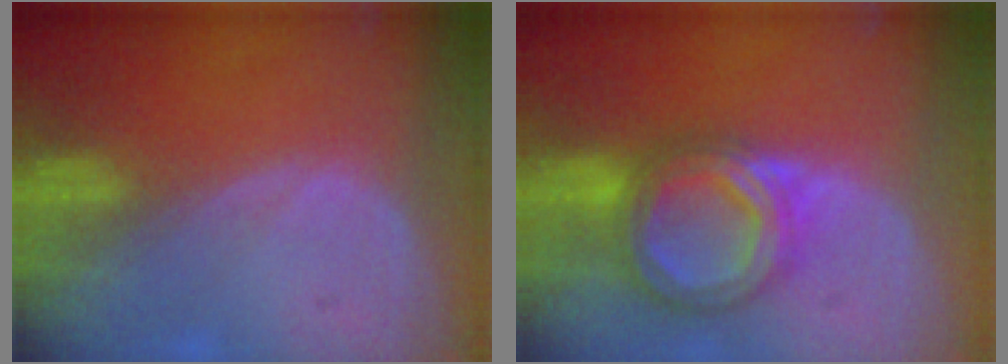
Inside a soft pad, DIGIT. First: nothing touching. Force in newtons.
{"total": 8.2, "press": 8.2, "slide": 0.6}